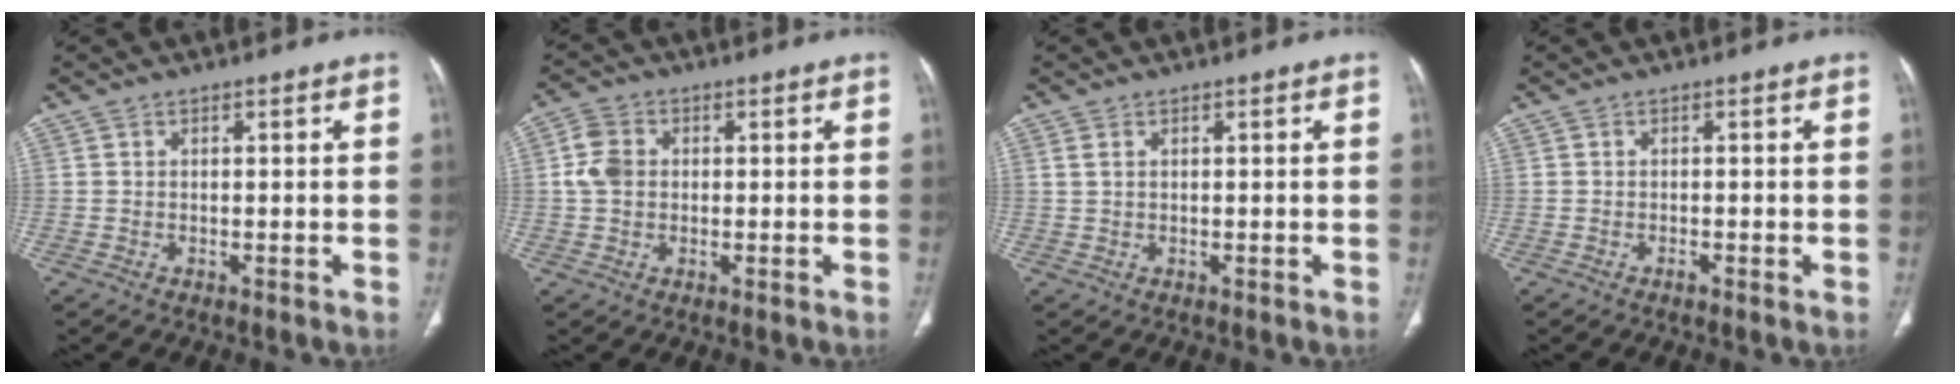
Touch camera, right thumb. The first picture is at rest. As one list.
[{"total": 5.3, "force": [0.5, 4.2, 3.2], "torque": [-0.061, 0.010, 0.006]}, {"total": 1.6, "force": [0.7, 1.0, 1.0], "torque": [-0.027, 0.004, 0.021]}, {"total": 0.8, "force": [-0.4, 0.3, 0.6], "torque": [-0.011, 0.000, -0.008]}]